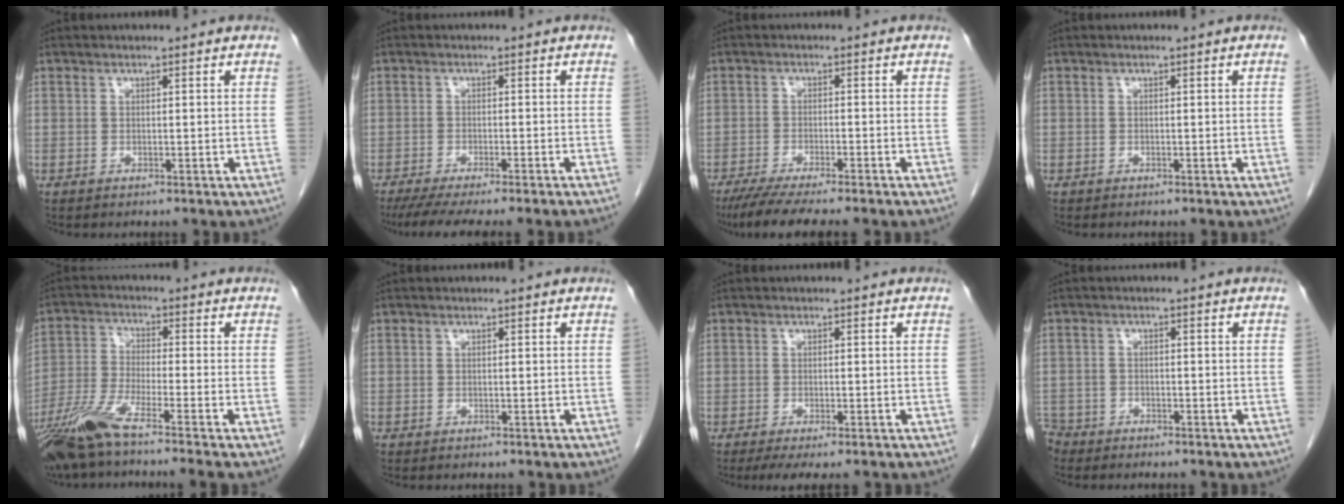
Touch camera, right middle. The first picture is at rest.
{"total": 10.6, "force": [-9.0, -0.6, 5.5], "torque": [-0.055, -0.021, -0.130]}
{"total": 8.6, "force": [-7.1, -0.1, 4.9], "torque": [-0.069, -0.021, -0.111]}
{"total": 0.0}
{"total": 10.5, "force": [-8.0, -1.3, 6.7], "torque": [-0.134, -0.033, -0.147]}
{"total": 0.0}
{"total": 4.7, "force": [-3.6, 0.9, 3.0], "torque": [-0.041, -0.012, -0.052]}
{"total": 3.7, "force": [-3.3, 1.7, -0.1], "torque": [-0.001, -0.002, -0.067]}